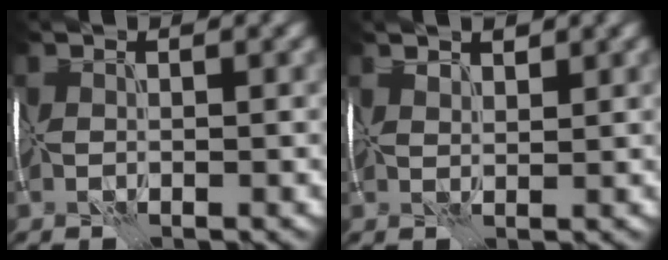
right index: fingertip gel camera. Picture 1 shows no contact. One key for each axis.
{"total": 2.2, "fx": 1.9, "fy": 0.8, "fz": 0.7, "tx": -0.011, "ty": 0.008, "tz": 0.035}